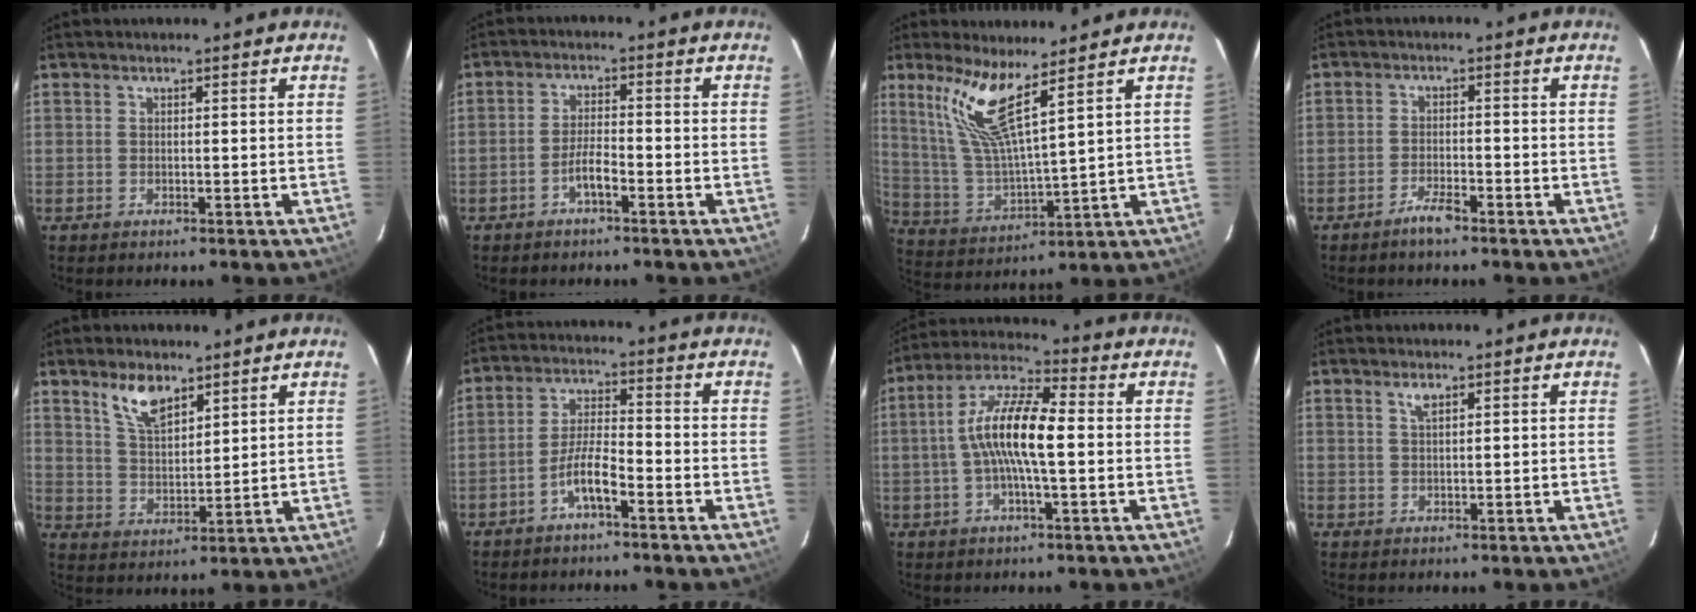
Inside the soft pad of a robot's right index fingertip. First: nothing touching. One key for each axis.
{"total": 3.6, "fx": -2.3, "fy": 0.6, "fz": 2.7, "tx": -0.061, "ty": 0.008, "tz": -0.043}
{"total": 11.2, "fx": 7.3, "fy": 0.9, "fz": 8.4, "tx": -0.167, "ty": -0.001, "tz": 0.158}
{"total": 3.4, "fx": -2.8, "fy": 0.7, "fz": 1.9, "tx": -0.051, "ty": 0.001, "tz": -0.053}
{"total": 7.5, "fx": 5.1, "fy": 3.2, "fz": 4.5, "tx": -0.080, "ty": 0.006, "tz": 0.102}
{"total": 5.6, "fx": -3.5, "fy": 0.9, "fz": 4.3, "tx": -0.092, "ty": 0.012, "tz": -0.066}
{"total": 12.0, "fx": -0.5, "fy": 2.7, "fz": 11.7, "tx": -0.231, "ty": 0.016, "tz": -0.019}
{"total": 1.6, "fx": 1.0, "fy": 0.5, "fz": 1.1, "tx": -0.021, "ty": 0.003, "tz": 0.017}